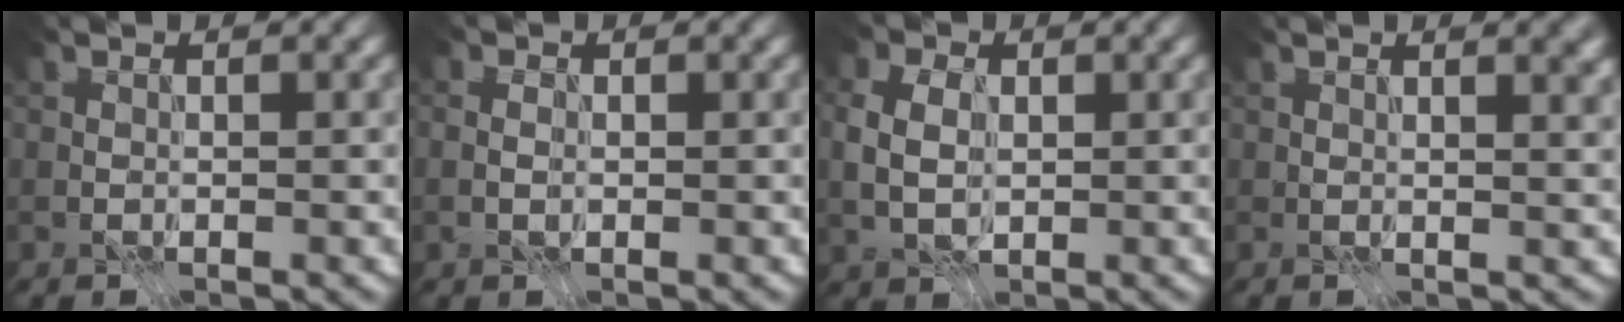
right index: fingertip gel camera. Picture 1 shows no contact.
{"total": 1.5, "force": [-0.1, 1.1, 1.0], "torque": [-0.017, 0.005, -0.006]}
{"total": 4.7, "force": [0.4, 3.6, 3.1], "torque": [-0.067, 0.013, -0.001]}
{"total": 1.8, "force": [1.0, 0.5, 1.5], "torque": [-0.021, -0.001, 0.021]}